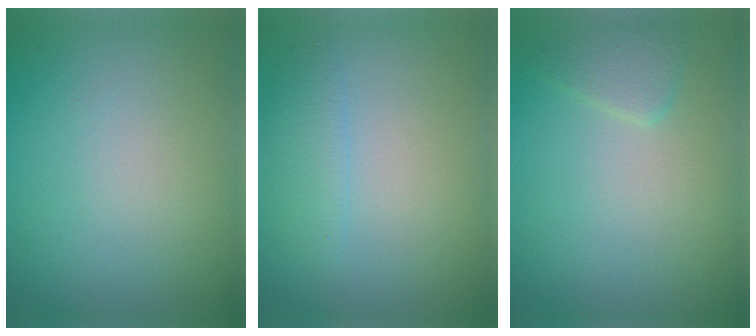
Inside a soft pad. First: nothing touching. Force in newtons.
{"total": 1.7, "press": 1.7, "slide": 0.1}
{"total": 1.5, "press": 1.5, "slide": 0.1}